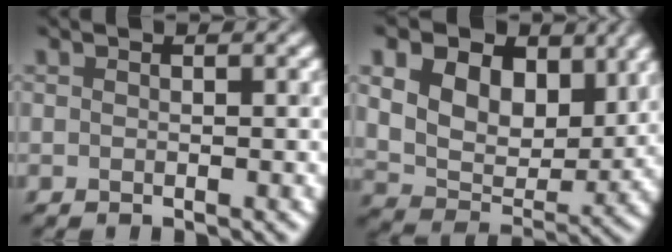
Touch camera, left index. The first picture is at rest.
{"total": 11.8, "force": [4.9, 8.0, 7.2], "torque": [-0.146, 0.009, 0.089]}